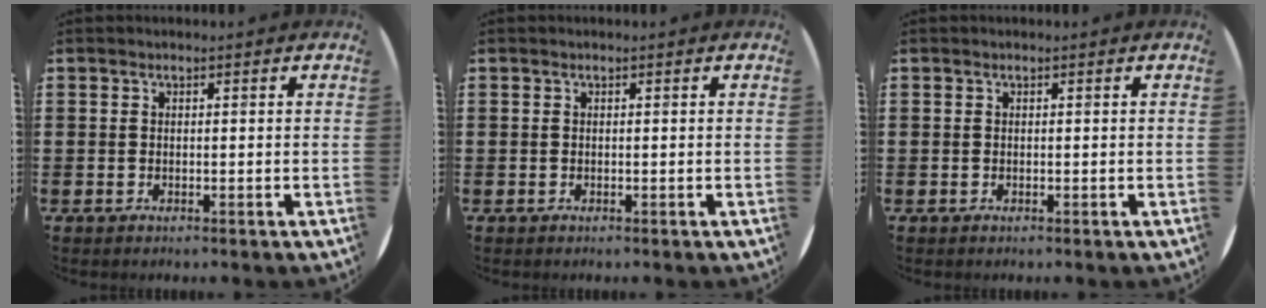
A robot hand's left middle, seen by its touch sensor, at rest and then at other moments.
{"total": 0.0}
{"total": 0.0}